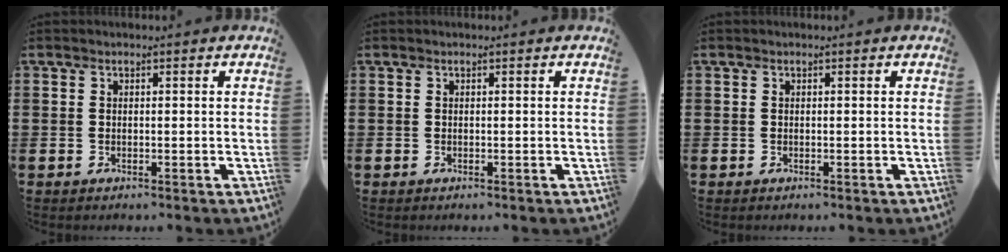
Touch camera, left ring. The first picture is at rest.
{"total": 0.0}
{"total": 0.0}